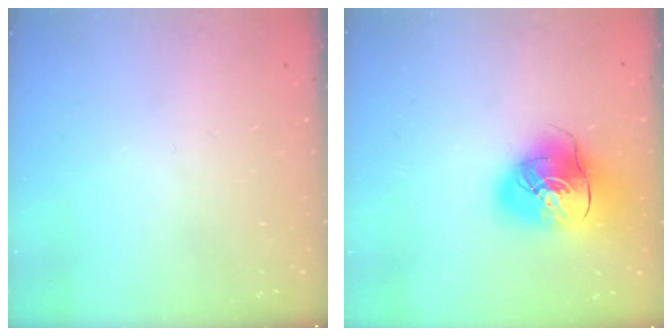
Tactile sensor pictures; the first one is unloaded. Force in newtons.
{"total": 16.3, "press": 16.1, "slide": 2.8}